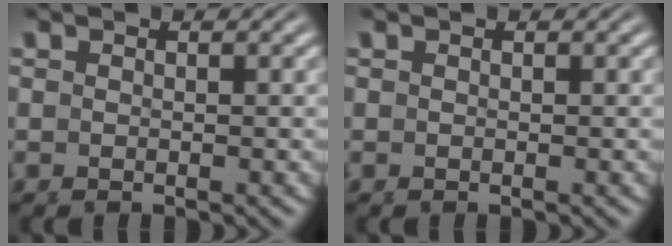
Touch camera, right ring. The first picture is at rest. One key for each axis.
{"total": 0.0}